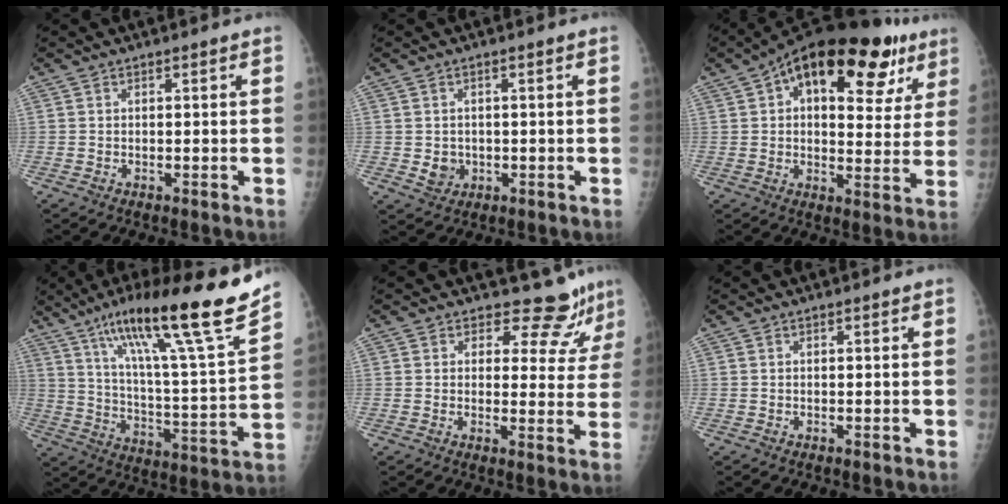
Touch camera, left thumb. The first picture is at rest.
{"total": 3.2, "force": [-0.3, 2.9, 1.4], "torque": [-0.010, 0.000, 0.004]}
{"total": 24.3, "force": [11.7, 11.7, 17.8], "torque": [-0.227, 0.013, 0.164]}
{"total": 25.0, "force": [17.2, 1.8, 18.0], "torque": [-0.266, -0.063, 0.279]}
{"total": 7.8, "force": [7.1, 3.2, 0.5], "torque": [0.031, -0.053, 0.072]}
{"total": 0.0}